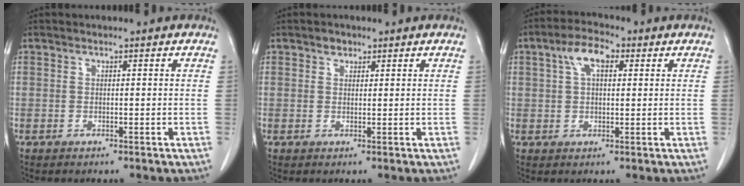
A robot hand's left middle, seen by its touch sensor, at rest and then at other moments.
{"total": 1.3, "force": [0.9, 0.9, 0.4], "torque": [-0.006, -0.003, 0.014]}
{"total": 5.7, "force": [2.2, 2.6, 4.6], "torque": [-0.090, 0.020, 0.040]}